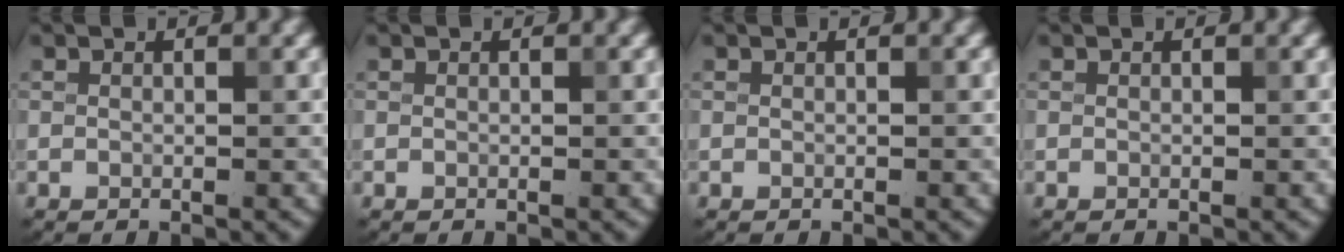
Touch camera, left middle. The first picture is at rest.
{"total": 0.0}
{"total": 0.0}
{"total": 0.0}